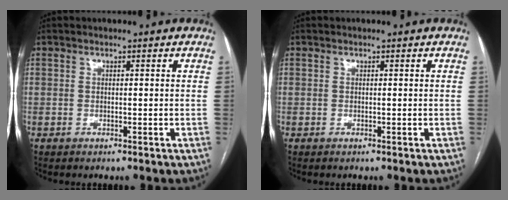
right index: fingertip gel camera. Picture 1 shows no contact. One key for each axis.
{"total": 0.0}